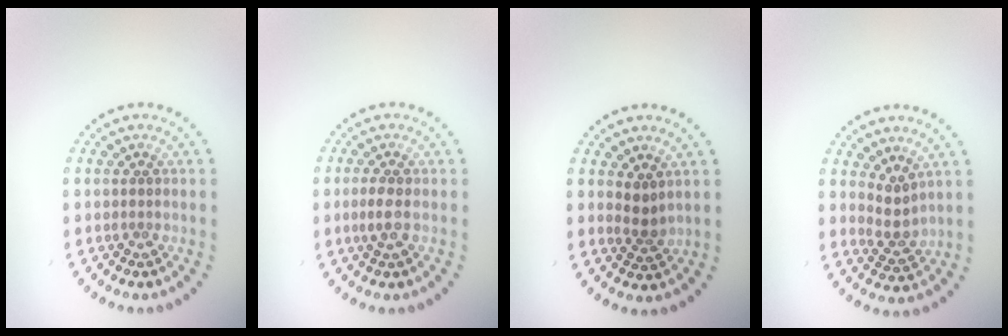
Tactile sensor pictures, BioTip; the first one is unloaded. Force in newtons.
{"total": 1.4, "press": 1.3, "slide": 0.5}
{"total": 1.6, "press": 1.3, "slide": 1.0}
{"total": 2.1, "press": 1.6, "slide": 1.4}